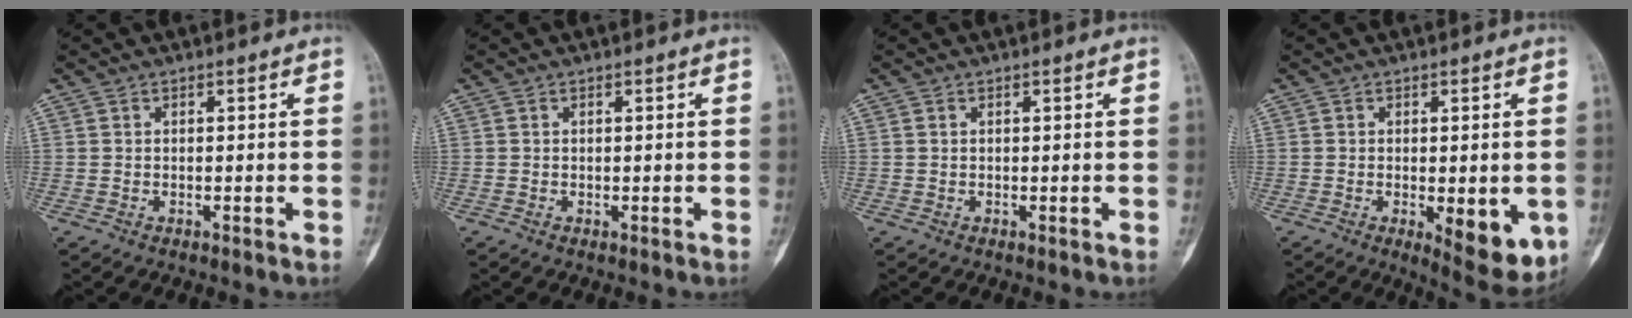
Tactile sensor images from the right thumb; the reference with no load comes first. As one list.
[{"total": 0.0}, {"total": 0.0}, {"total": 9.9, "force": [-2.7, 3.7, 8.8], "torque": [-0.101, -0.016, -0.029]}]